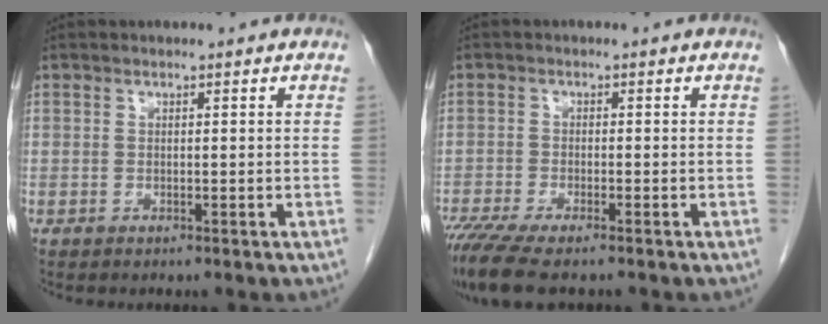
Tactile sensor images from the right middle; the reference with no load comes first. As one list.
[{"total": 7.7, "force": [-6.1, 1.2, 4.6], "torque": [-0.079, -0.018, -0.101]}]